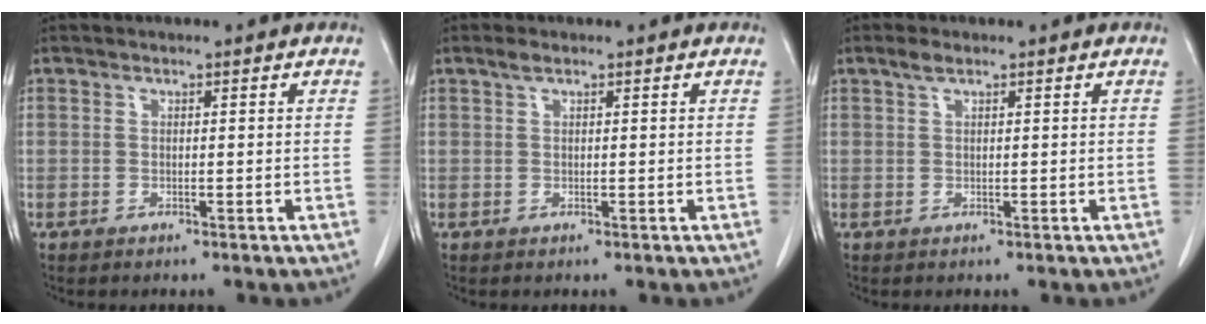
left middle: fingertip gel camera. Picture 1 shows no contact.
{"total": 1.0, "force": [0.7, 0.2, 0.7], "torque": [-0.019, 0.007, 0.015]}
{"total": 1.4, "force": [1.0, 0.3, 1.0], "torque": [-0.023, 0.007, 0.021]}